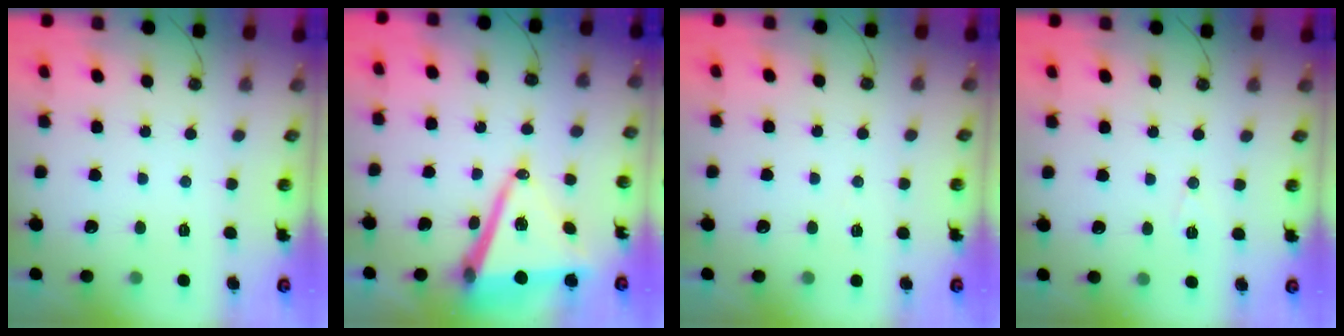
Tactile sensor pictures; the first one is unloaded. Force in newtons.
{"total": 15.2, "press": 14.7, "slide": 4.0}
{"total": 3.5, "press": 3.0, "slide": 1.8}
{"total": 5.4, "press": 4.7, "slide": 2.7}